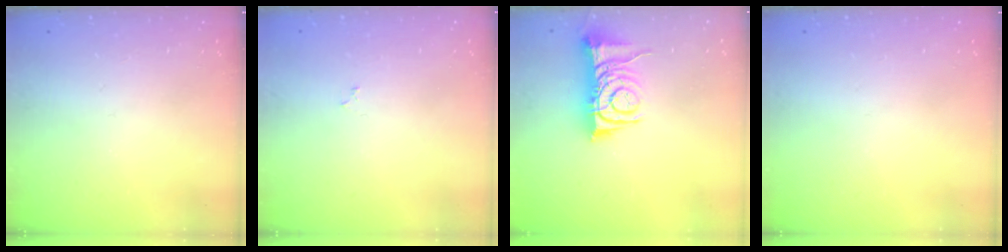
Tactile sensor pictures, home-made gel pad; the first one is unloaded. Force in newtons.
{"total": 2.2, "press": 2.1, "slide": 0.3}
{"total": 8.2, "press": 8.2, "slide": 0.7}
{"total": 0.0}